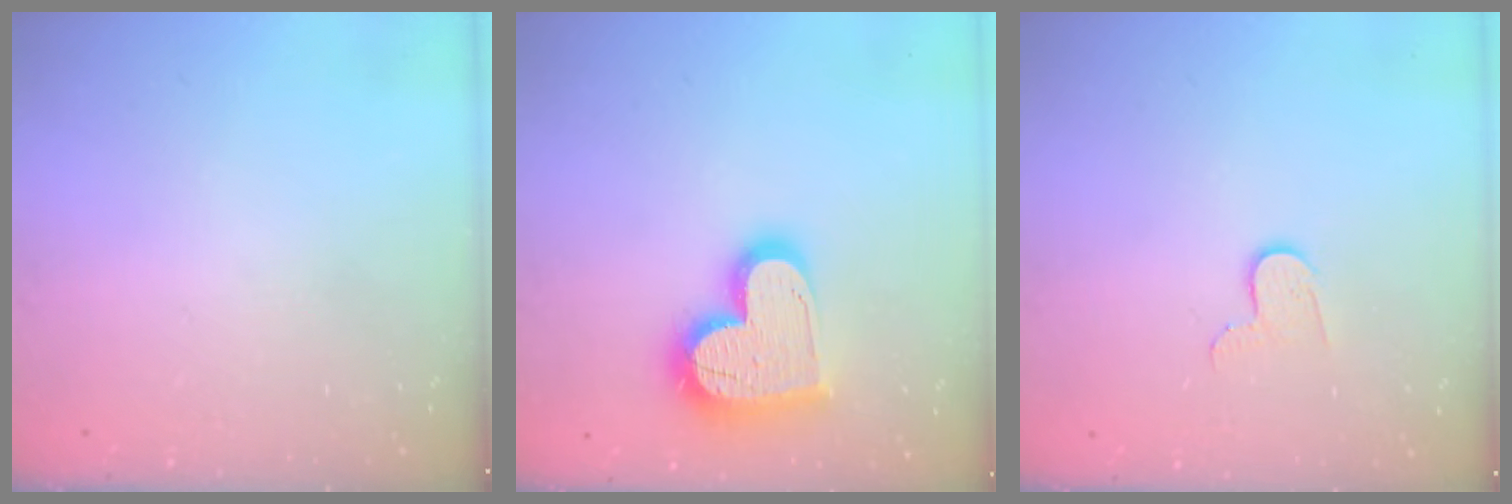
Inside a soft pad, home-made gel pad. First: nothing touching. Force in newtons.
{"total": 18.9, "press": 18.9, "slide": 1.2}
{"total": 4.9, "press": 4.9, "slide": 0.5}